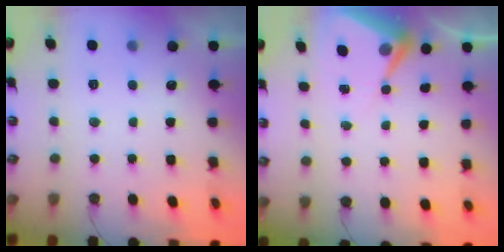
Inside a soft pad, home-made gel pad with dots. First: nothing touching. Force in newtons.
{"total": 6.4, "press": 6.3, "slide": 0.5}